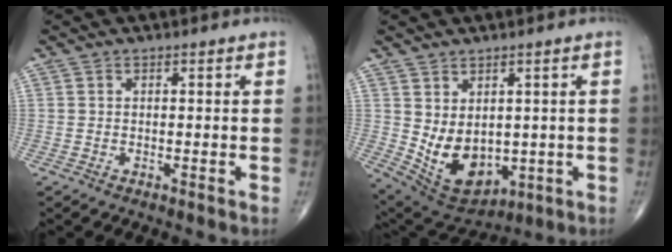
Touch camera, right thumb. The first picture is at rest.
{"total": 11.2, "force": [-0.4, 7.7, 8.2], "torque": [-0.113, -0.010, 0.030]}